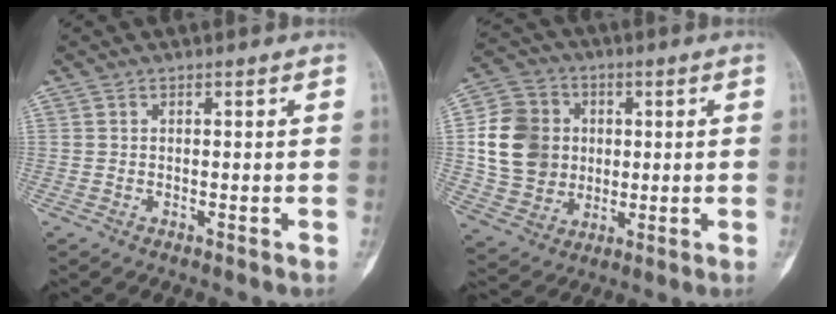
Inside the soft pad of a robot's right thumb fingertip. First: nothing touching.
{"total": 14.6, "force": [1.4, 12.5, 7.3], "torque": [-0.116, 0.009, 0.030]}